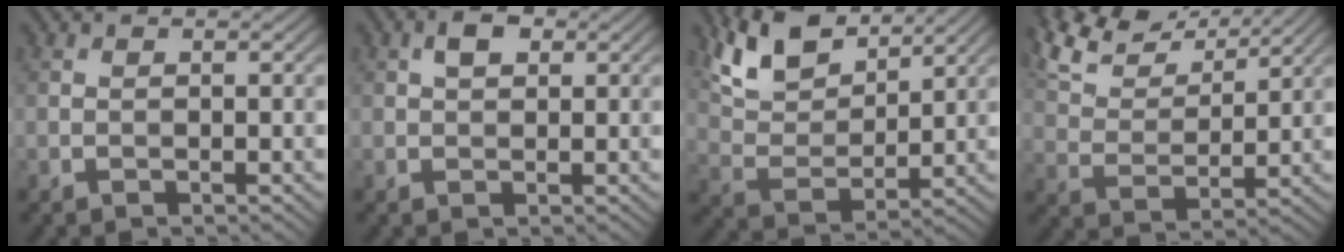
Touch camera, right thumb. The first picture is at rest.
{"total": 2.6, "force": [0.9, 1.5, 1.9], "torque": [-0.034, 0.007, 0.013]}
{"total": 10.1, "force": [7.3, 4.1, 5.6], "torque": [-0.141, 0.011, 0.145]}
{"total": 10.6, "force": [8.7, 3.2, 5.2], "torque": [-0.138, 0.014, 0.155]}